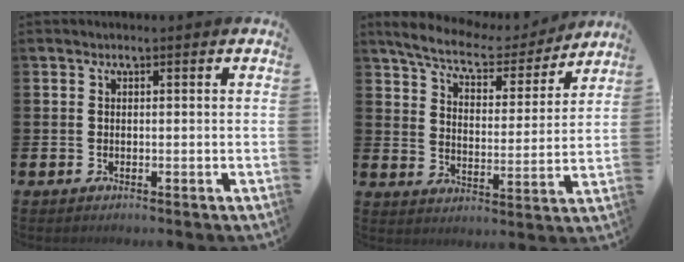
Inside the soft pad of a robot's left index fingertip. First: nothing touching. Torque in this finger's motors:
{"motor_torque": [1.08, -1.06, 0.09, 0.08]}